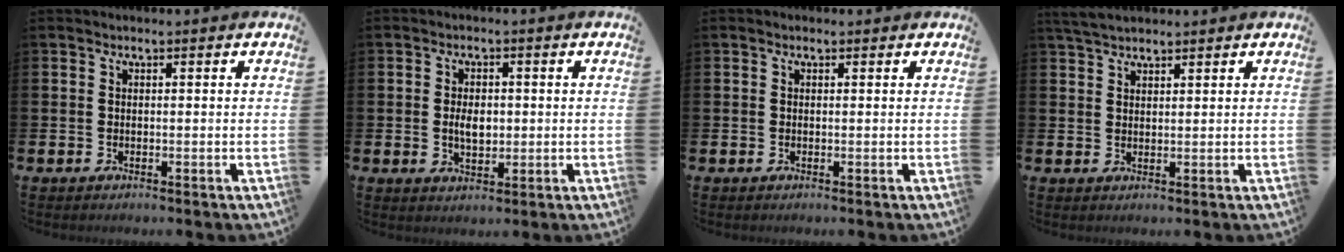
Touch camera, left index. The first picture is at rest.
{"total": 3.4, "force": [0.1, 2.1, 2.6], "torque": [-0.034, 0.000, -0.004]}
{"total": 0.0}
{"total": 3.1, "force": [2.9, 0.8, 0.9], "torque": [-0.025, -0.005, 0.055]}